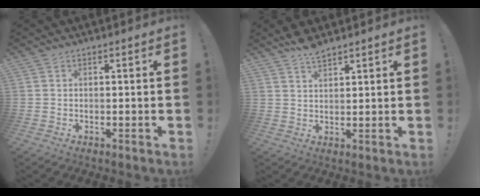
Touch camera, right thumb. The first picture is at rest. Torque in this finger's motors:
{"motor_torque": [-0.71, 0.57, 0.62, 0.32, 0.16]}